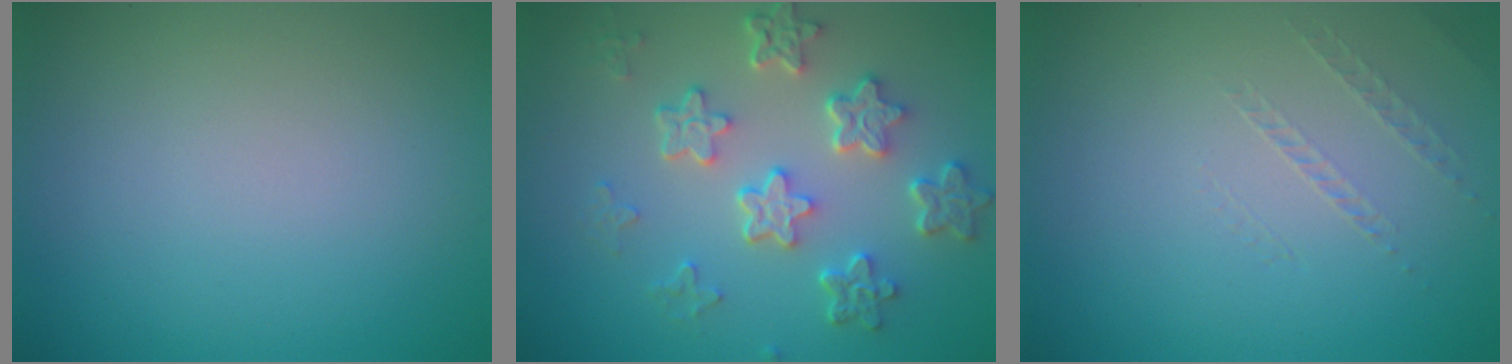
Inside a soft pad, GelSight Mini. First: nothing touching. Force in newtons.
{"total": 5.3, "press": 4.1, "slide": 3.4}
{"total": 0.9, "press": 0.1, "slide": 0.9}